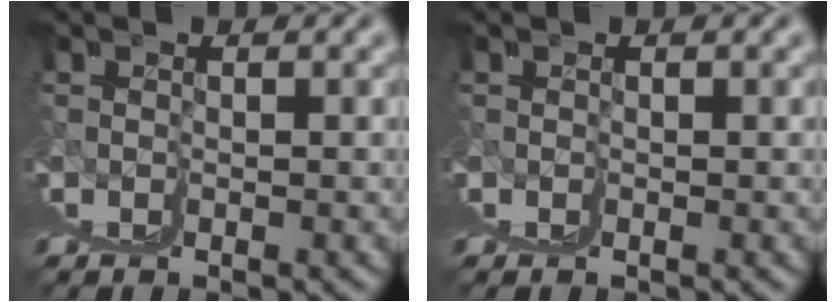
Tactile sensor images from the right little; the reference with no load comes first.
{"total": 0.0}